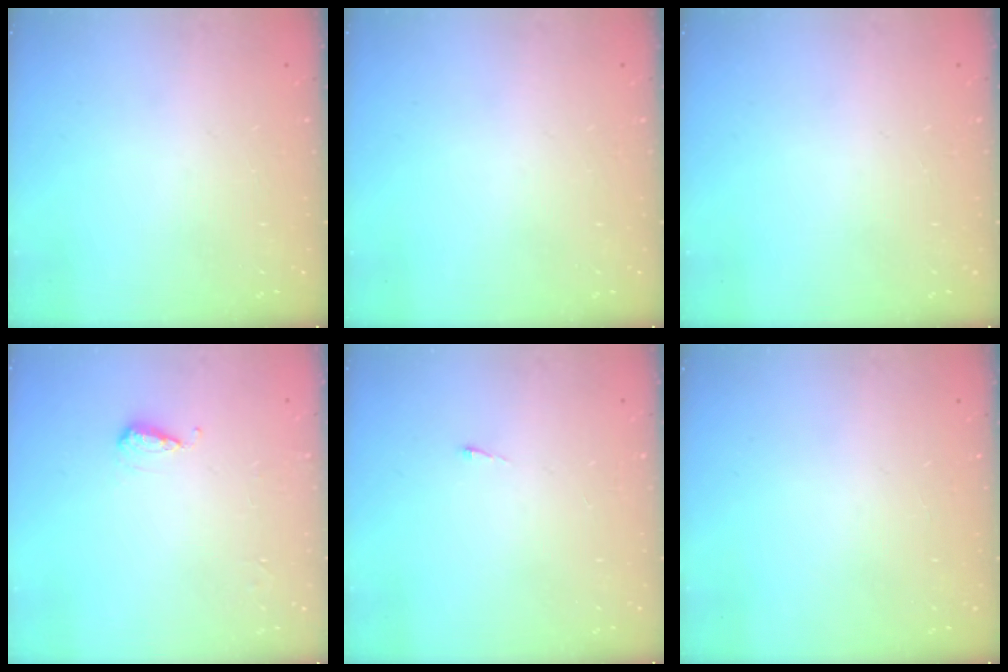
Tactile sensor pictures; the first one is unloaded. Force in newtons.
{"total": 0.0}
{"total": 0.0}
{"total": 5.2, "press": 5.1, "slide": 0.9}
{"total": 2.7, "press": 2.7, "slide": 0.4}
{"total": 0.0}